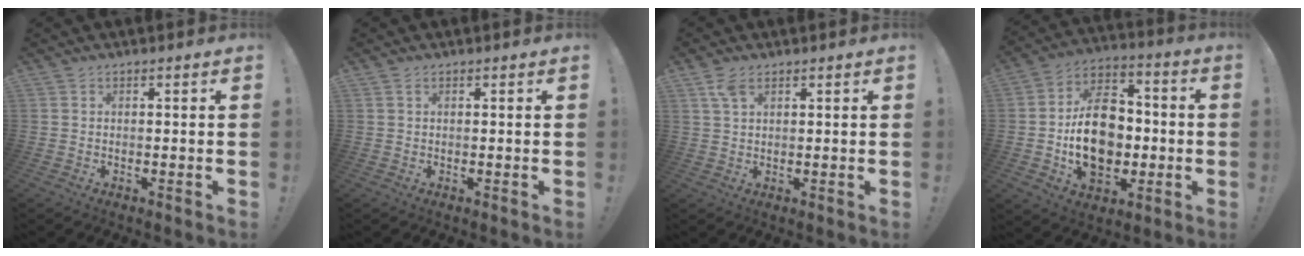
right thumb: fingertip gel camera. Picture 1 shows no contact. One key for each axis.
{"total": 0.9, "fx": 0.4, "fy": 0.3, "fz": 0.7, "tx": -0.012, "ty": 0.000, "tz": 0.007}
{"total": 4.2, "fx": 2.3, "fy": 2.0, "fz": 2.9, "tx": -0.050, "ty": -0.009, "tz": 0.042}
{"total": 19.4, "fx": -1.7, "fy": 14.1, "fz": 13.2, "tx": -0.219, "ty": 0.014, "tz": -0.021}